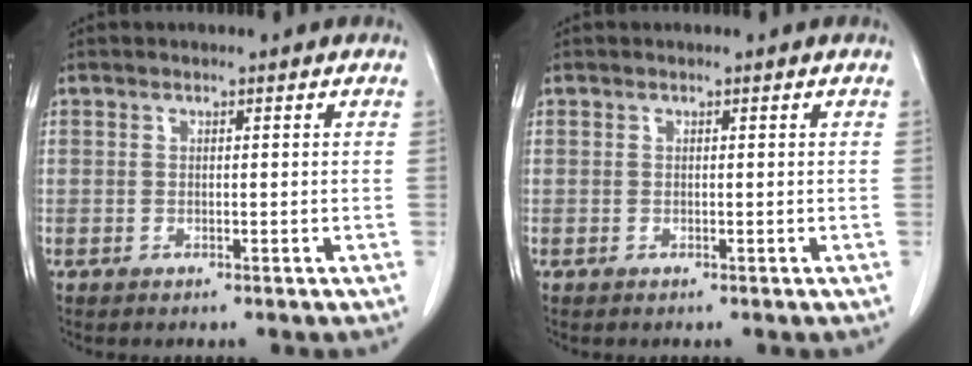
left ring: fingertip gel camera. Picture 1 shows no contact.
{"total": 0.0}